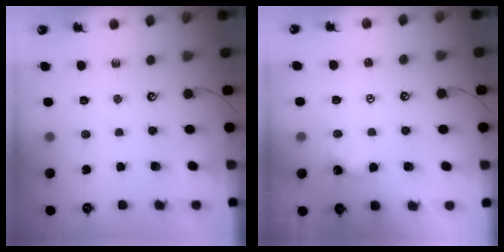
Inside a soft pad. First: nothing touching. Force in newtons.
{"total": 1.6, "press": 1.5, "slide": 0.5}